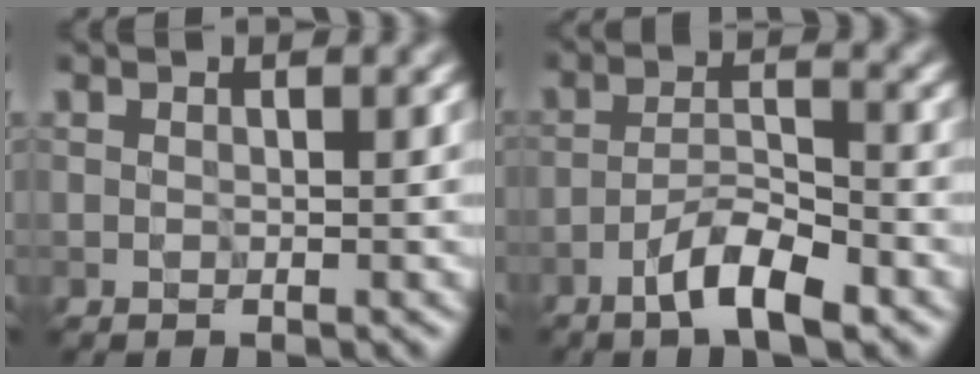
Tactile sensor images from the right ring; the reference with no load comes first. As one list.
[{"total": 4.7, "force": [-3.1, 1.2, 3.3], "torque": [-0.056, 0.009, -0.061]}]